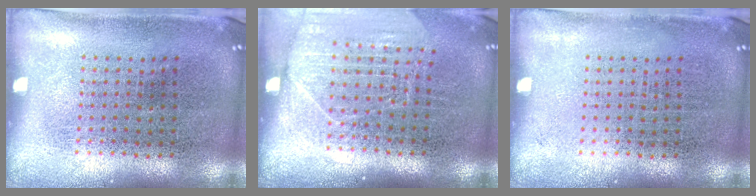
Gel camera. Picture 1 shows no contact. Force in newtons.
{"total": 1.6, "press": 1.5, "slide": 0.5}
{"total": 0.0}